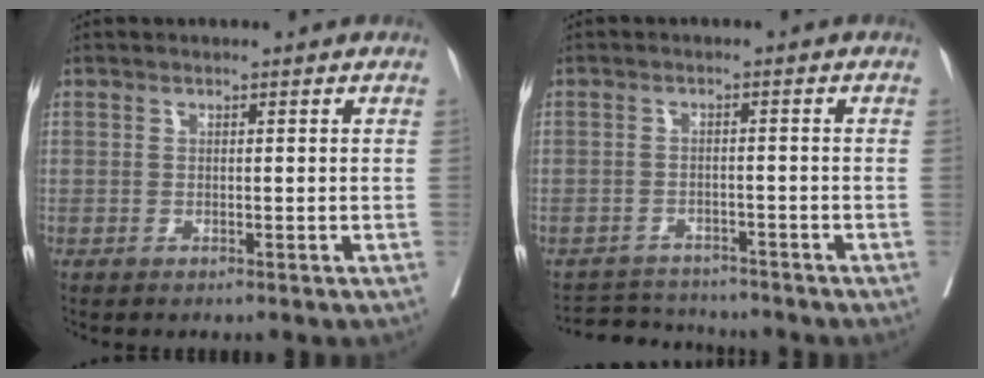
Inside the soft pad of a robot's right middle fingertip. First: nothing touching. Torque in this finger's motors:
{"motor_torque": [-0.14, -0.39, -0.03, -0.01]}